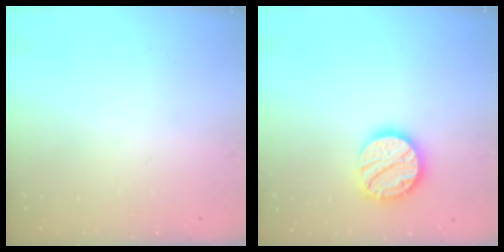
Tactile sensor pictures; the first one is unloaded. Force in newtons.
{"total": 15.0, "press": 15.0, "slide": 1.2}